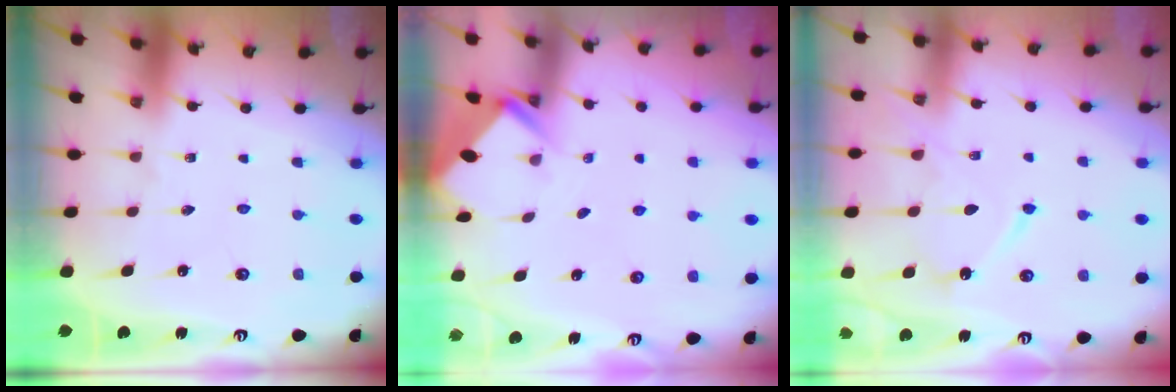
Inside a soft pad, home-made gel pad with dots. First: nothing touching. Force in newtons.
{"total": 2.6, "press": 2.6, "slide": 0.2}
{"total": 11.5, "press": 11.5, "slide": 1.0}